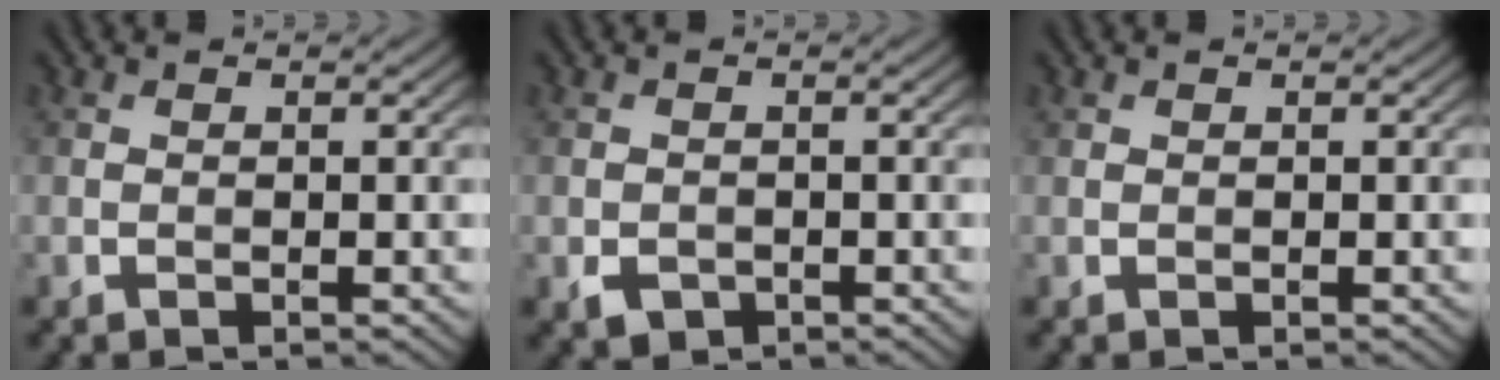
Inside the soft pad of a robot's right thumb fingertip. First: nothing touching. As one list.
[{"total": 2.0, "force": [-0.9, 1.5, 0.9], "torque": [-0.018, -0.008, -0.018]}, {"total": 0.0}]